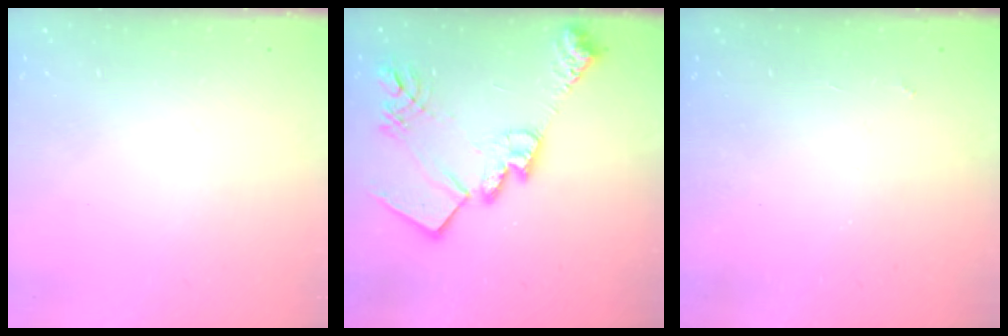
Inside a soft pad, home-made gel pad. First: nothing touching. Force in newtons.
{"total": 22.2, "press": 22.1, "slide": 1.7}
{"total": 2.5, "press": 2.4, "slide": 0.4}